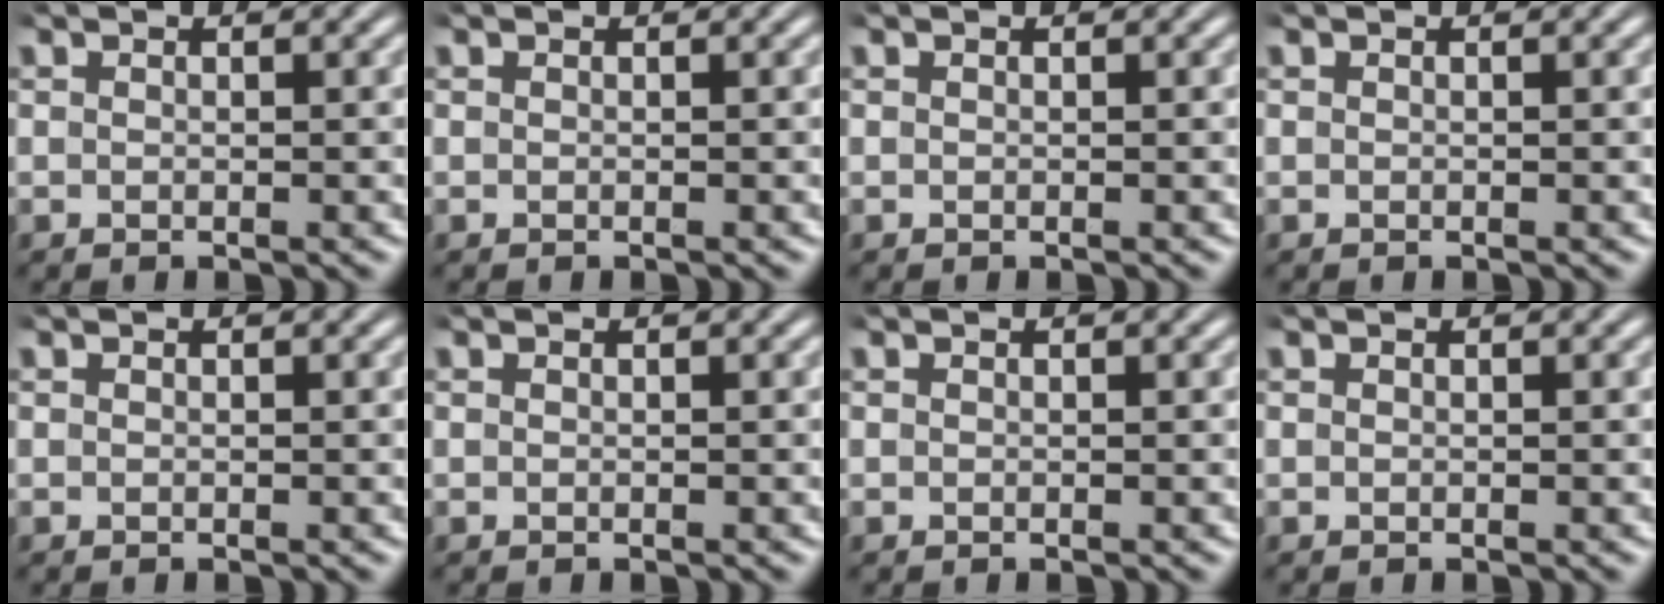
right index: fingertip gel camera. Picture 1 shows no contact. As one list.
[{"total": 0.0}, {"total": 0.0}, {"total": 0.0}, {"total": 0.0}, {"total": 0.0}, {"total": 0.0}, {"total": 0.0}]